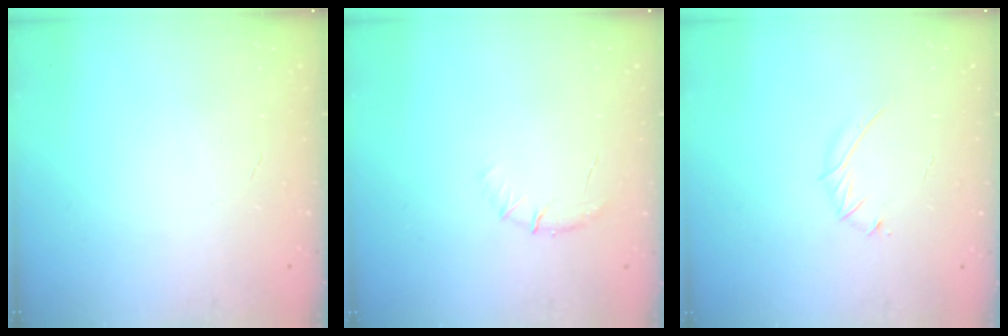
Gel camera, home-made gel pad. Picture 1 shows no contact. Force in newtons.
{"total": 5.4, "press": 5.2, "slide": 1.7}
{"total": 3.3, "press": 3.2, "slide": 0.9}